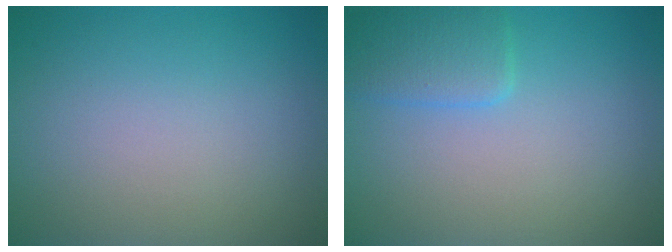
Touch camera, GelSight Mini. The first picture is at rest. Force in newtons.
{"total": 2.6, "press": 2.5, "slide": 0.3}